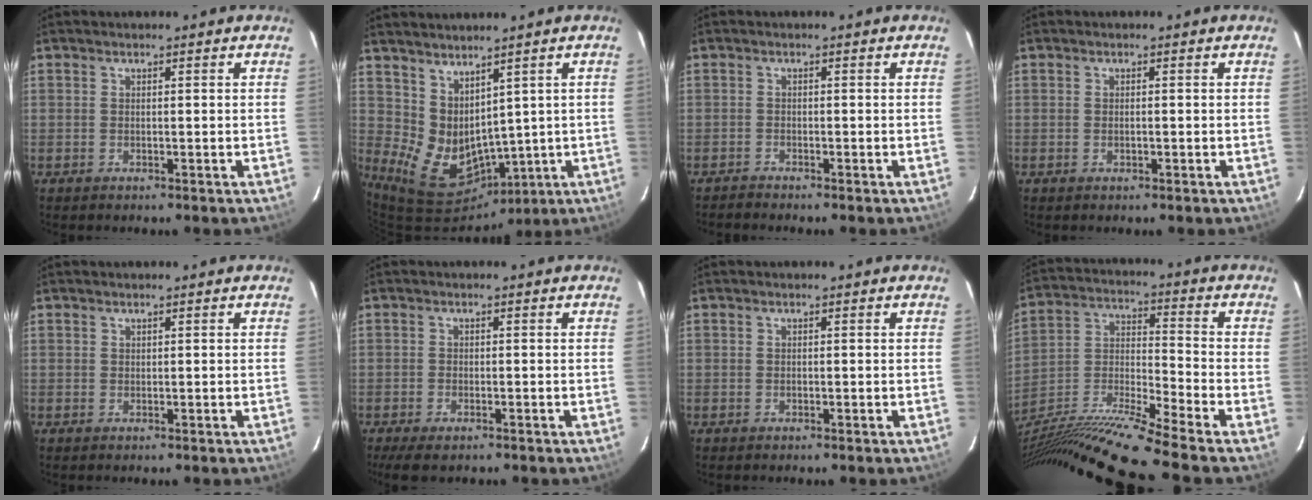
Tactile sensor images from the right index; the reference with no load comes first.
{"total": 10.0, "force": [3.3, 7.0, 6.4], "torque": [-0.123, -0.014, 0.091]}
{"total": 1.1, "force": [-1.1, -0.1, -0.2], "torque": [-0.001, -0.001, -0.022]}
{"total": 0.6, "force": [-0.1, 0.4, 0.4], "torque": [-0.008, 0.000, -0.001]}
{"total": 0.0}
{"total": 4.6, "force": [-3.3, 1.7, 2.7], "torque": [-0.063, -0.017, -0.058]}
{"total": 0.0}
{"total": 19.0, "force": [-15.5, -1.9, 10.9], "torque": [-0.202, -0.029, -0.288]}